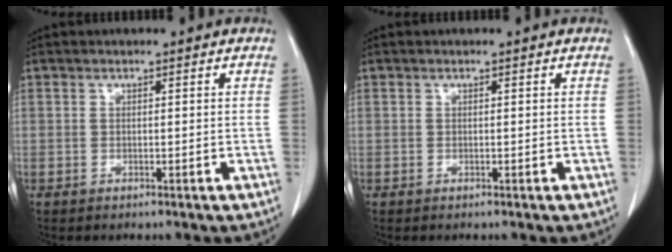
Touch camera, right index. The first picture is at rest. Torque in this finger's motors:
{"motor_torque": [0.00, 0.00, 0.00, 0.00]}